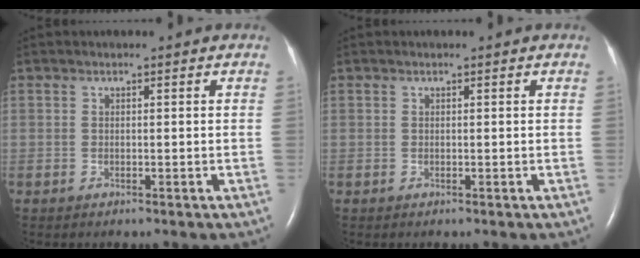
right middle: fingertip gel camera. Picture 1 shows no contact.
{"total": 0.0}